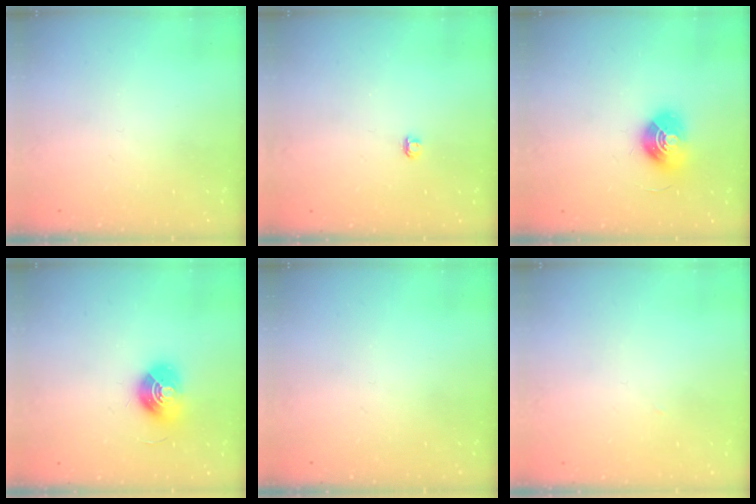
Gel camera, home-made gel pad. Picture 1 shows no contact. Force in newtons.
{"total": 2.8, "press": 2.8, "slide": 0.3}
{"total": 10.0, "press": 10.0, "slide": 0.4}
{"total": 10.3, "press": 10.3, "slide": 0.5}
{"total": 0.0}
{"total": 1.1, "press": 1.1, "slide": 0.1}